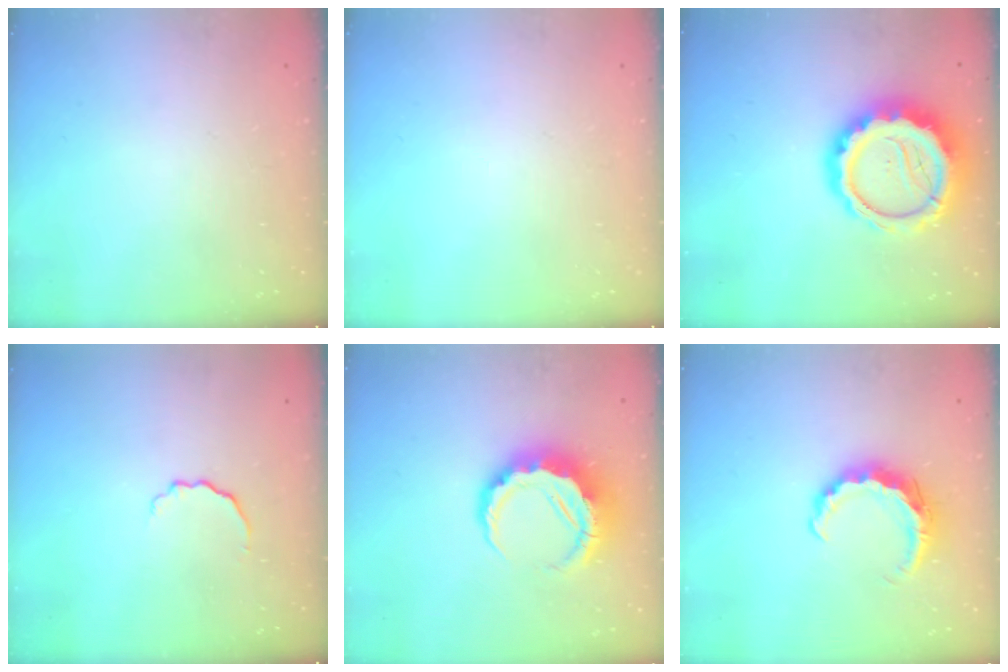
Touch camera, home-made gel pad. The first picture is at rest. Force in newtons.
{"total": 0.0}
{"total": 15.9, "press": 15.5, "slide": 3.4}
{"total": 3.2, "press": 3.1, "slide": 0.8}
{"total": 9.9, "press": 9.6, "slide": 2.1}
{"total": 8.3, "press": 8.3, "slide": 0.9}